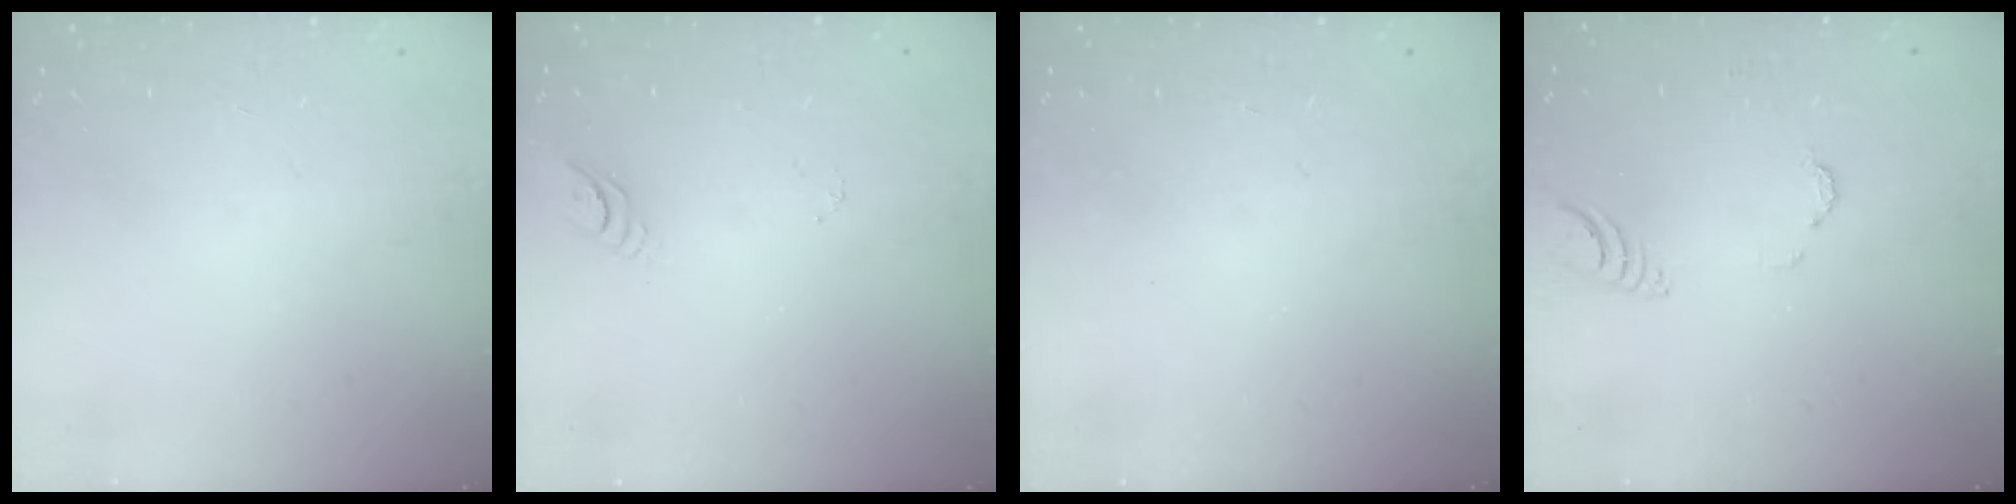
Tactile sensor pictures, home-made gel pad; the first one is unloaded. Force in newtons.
{"total": 3.3, "press": 3.3, "slide": 0.4}
{"total": 0.0}
{"total": 3.6, "press": 3.6, "slide": 0.5}